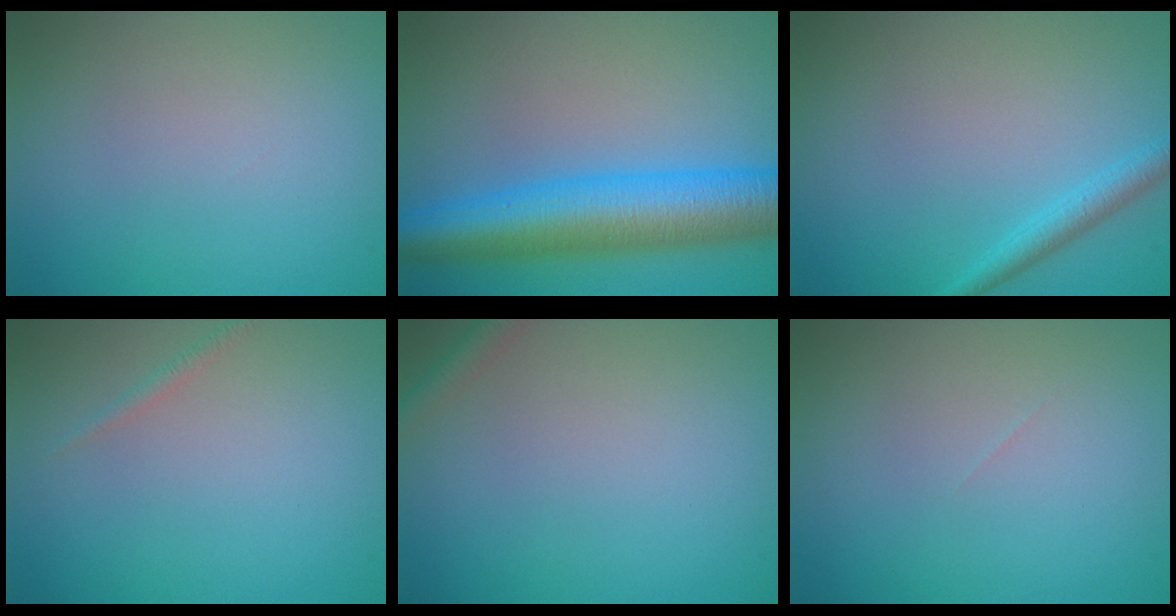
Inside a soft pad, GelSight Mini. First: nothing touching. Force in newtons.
{"total": 9.2, "press": 9.2, "slide": 0.1}
{"total": 1.8, "press": 1.8, "slide": 0.1}
{"total": 0.7, "press": 0.7, "slide": 0.0}
{"total": 1.5, "press": 1.5, "slide": 0.0}
{"total": 0.0}